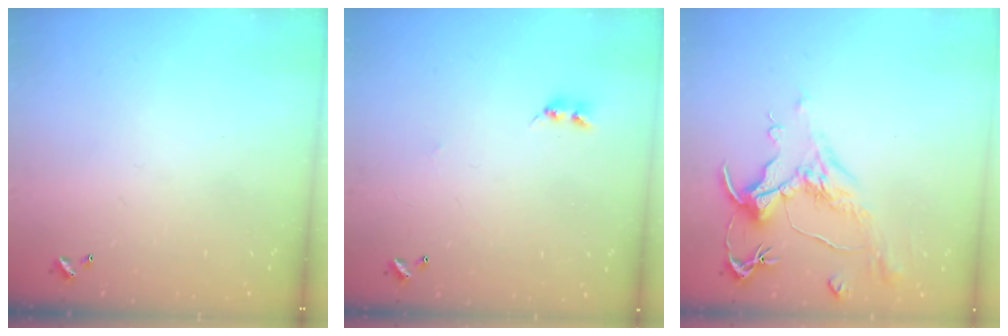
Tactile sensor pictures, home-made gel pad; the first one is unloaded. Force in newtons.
{"total": 2.2, "press": 2.2, "slide": 0.4}
{"total": 1.6, "press": 0.7, "slide": 1.4}